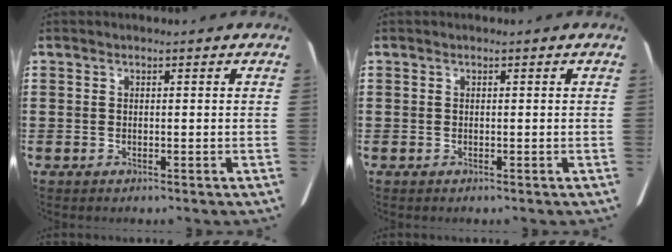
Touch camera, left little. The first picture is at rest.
{"total": 0.0}